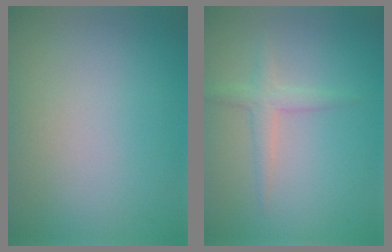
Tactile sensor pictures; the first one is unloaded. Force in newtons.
{"total": 1.9, "press": 1.9, "slide": 0.2}